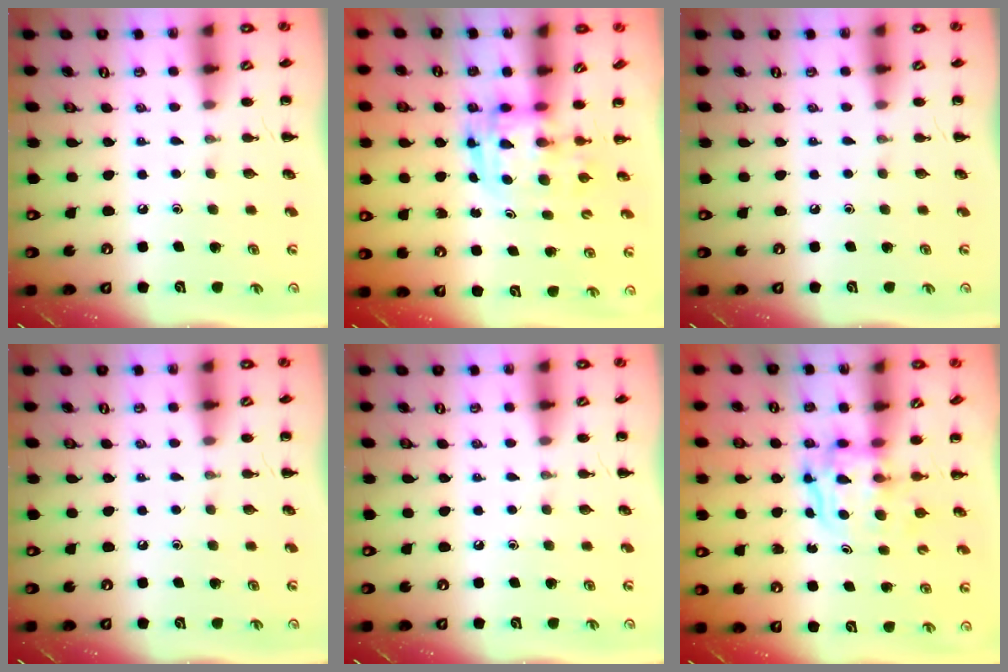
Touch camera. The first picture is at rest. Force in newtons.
{"total": 3.3, "press": 3.2, "slide": 0.7}
{"total": 0.0}
{"total": 0.0}
{"total": 0.0}
{"total": 3.7, "press": 3.6, "slide": 0.3}